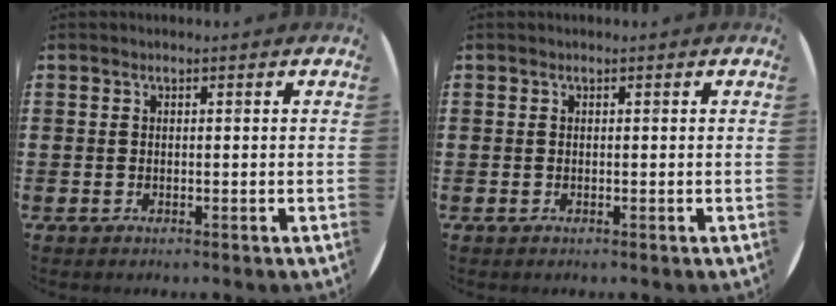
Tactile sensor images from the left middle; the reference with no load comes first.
{"total": 0.0}